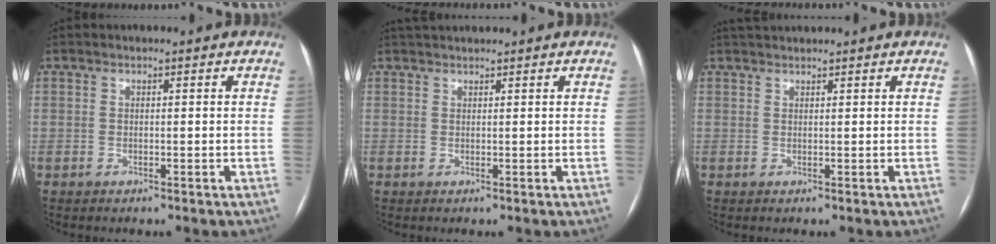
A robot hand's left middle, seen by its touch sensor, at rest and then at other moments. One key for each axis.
{"total": 2.6, "fx": 2.4, "fy": 0.0, "fz": 0.7, "tx": -0.008, "ty": 0.028, "tz": 0.045}
{"total": 2.2, "fx": 2.2, "fy": 0.0, "fz": 0.6, "tx": -0.007, "ty": 0.025, "tz": 0.041}